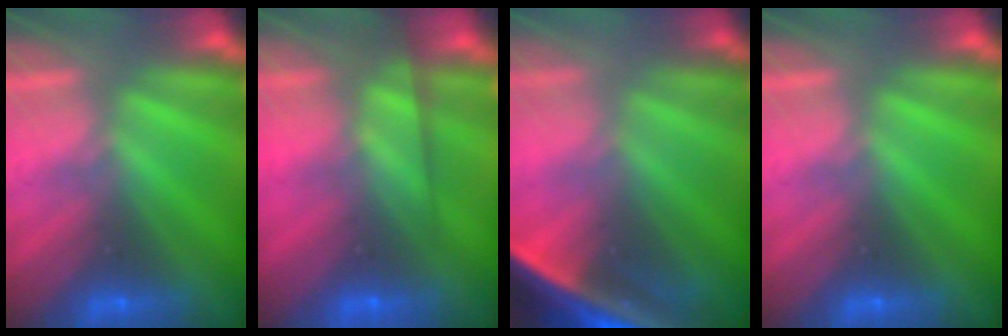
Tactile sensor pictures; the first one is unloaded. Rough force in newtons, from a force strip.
{"total": 7.9}
{"total": 7.4}
{"total": 0.0}